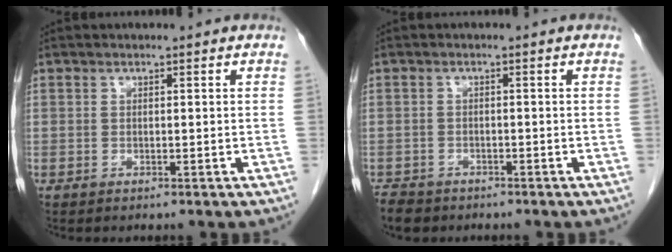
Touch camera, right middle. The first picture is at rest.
{"total": 4.0, "force": [-3.3, 2.0, 1.0], "torque": [-0.019, -0.003, -0.053]}